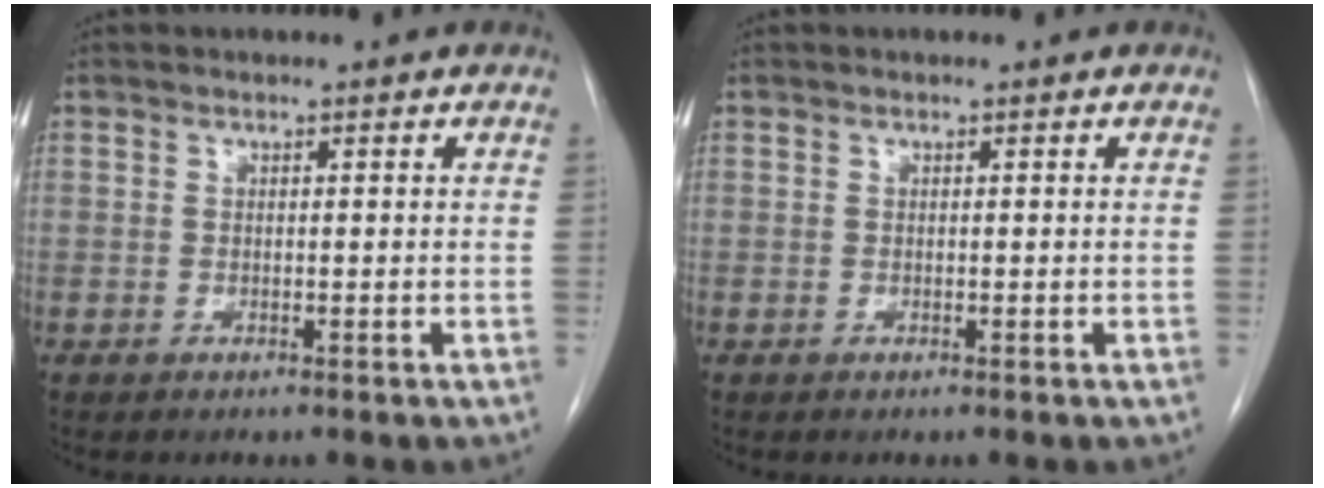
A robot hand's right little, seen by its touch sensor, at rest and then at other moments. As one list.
[{"total": 0.0}]